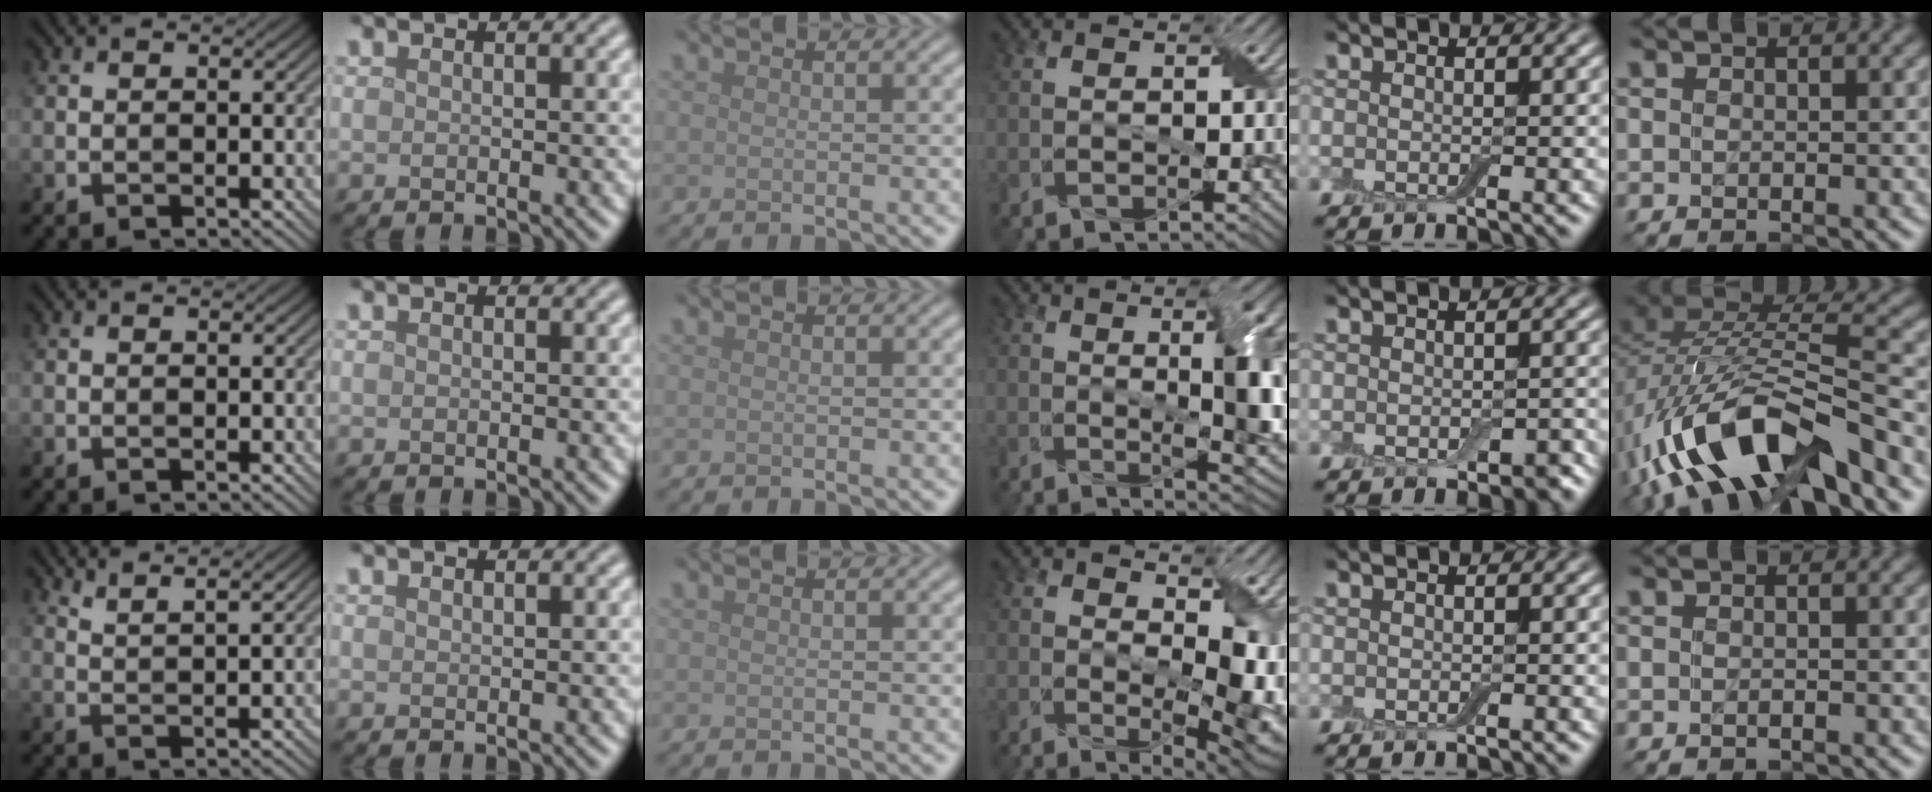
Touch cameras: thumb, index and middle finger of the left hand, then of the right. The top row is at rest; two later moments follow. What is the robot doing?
{"motion": "peel", "object": "aluminum foil"}